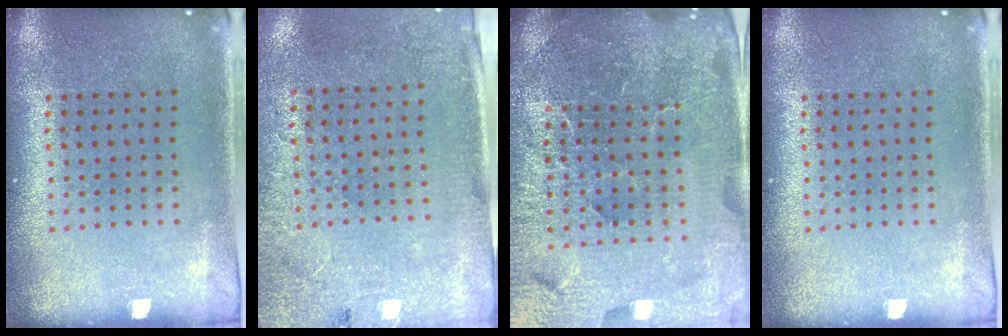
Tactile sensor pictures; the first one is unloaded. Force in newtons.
{"total": 2.6, "press": 2.2, "slide": 1.4}
{"total": 6.1, "press": 5.4, "slide": 2.7}
{"total": 0.0}